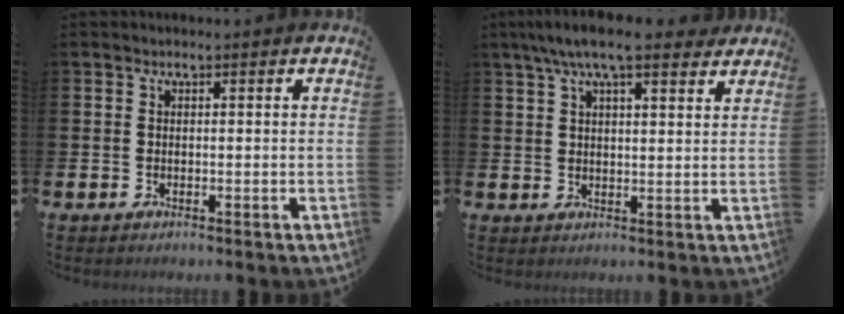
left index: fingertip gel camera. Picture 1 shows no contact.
{"total": 7.2, "force": [6.1, 1.6, 3.6], "torque": [-0.072, -0.014, 0.107]}